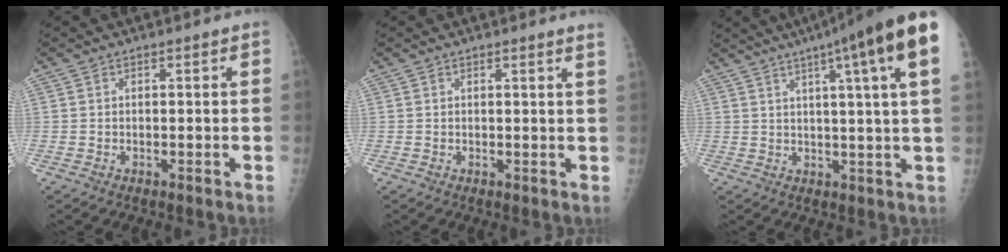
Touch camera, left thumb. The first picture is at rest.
{"total": 1.9, "force": [1.6, -0.5, 0.9], "torque": [-0.025, -0.012, 0.012]}
{"total": 17.8, "force": [9.7, 0.7, 14.9], "torque": [-0.208, -0.007, 0.110]}